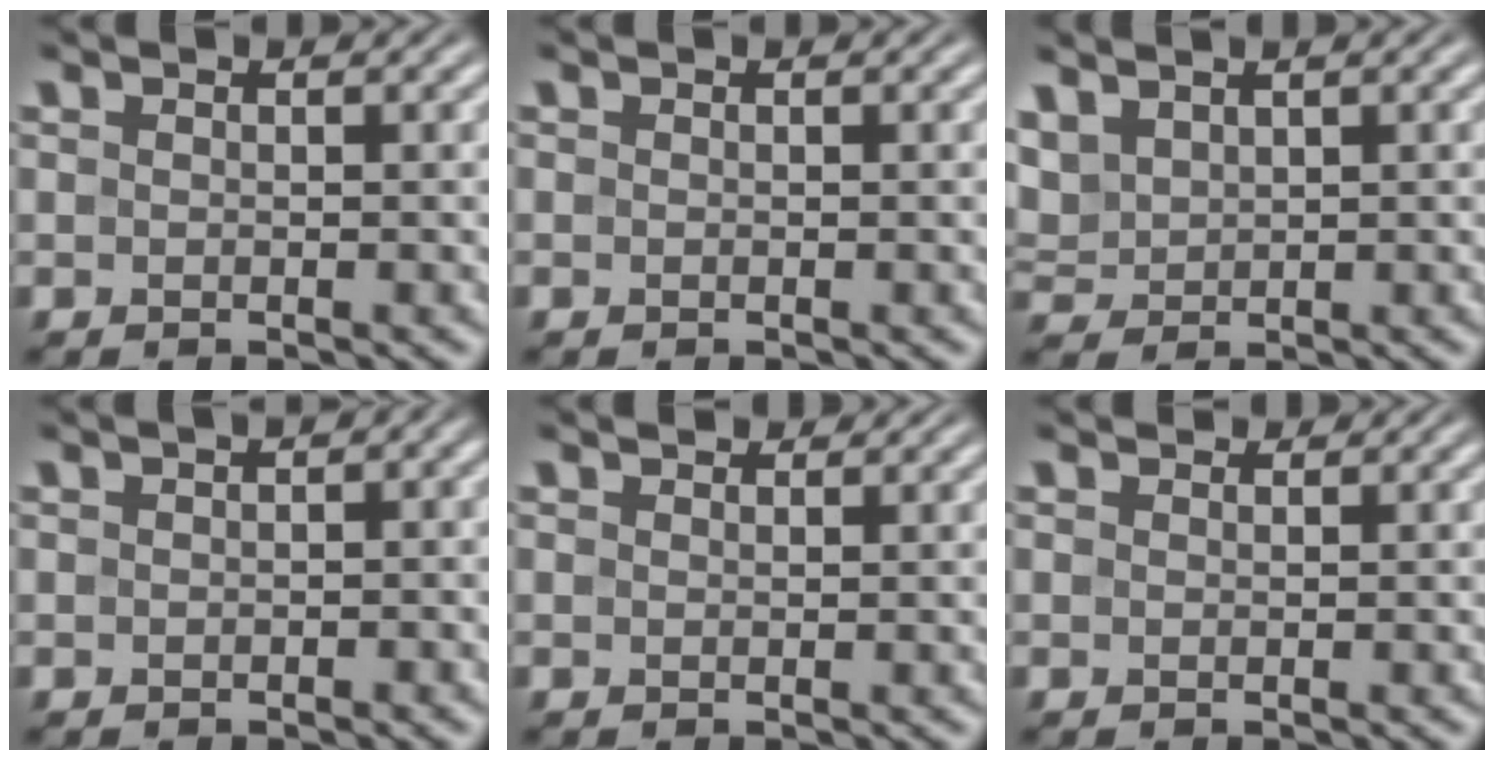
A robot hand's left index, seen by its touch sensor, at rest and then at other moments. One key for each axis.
{"total": 0.0}
{"total": 2.8, "fx": 1.9, "fy": 1.6, "fz": 1.4, "tx": -0.041, "ty": 0.009, "tz": 0.043}
{"total": 2.4, "fx": 0.5, "fy": 1.1, "fz": 2.1, "tx": -0.019, "ty": 0.010, "tz": 0.006}
{"total": 1.1, "fx": 1.0, "fy": 0.4, "fz": 0.3, "tx": -0.010, "ty": -0.001, "tz": 0.012}
{"total": 1.2, "fx": 1.1, "fy": 0.4, "fz": 0.3, "tx": -0.011, "ty": -0.001, "tz": 0.009}